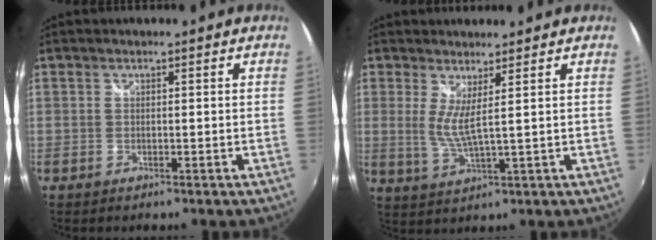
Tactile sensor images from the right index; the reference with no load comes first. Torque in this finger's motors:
{"motor_torque": [0.52, -0.06, 0.36, 0.09]}